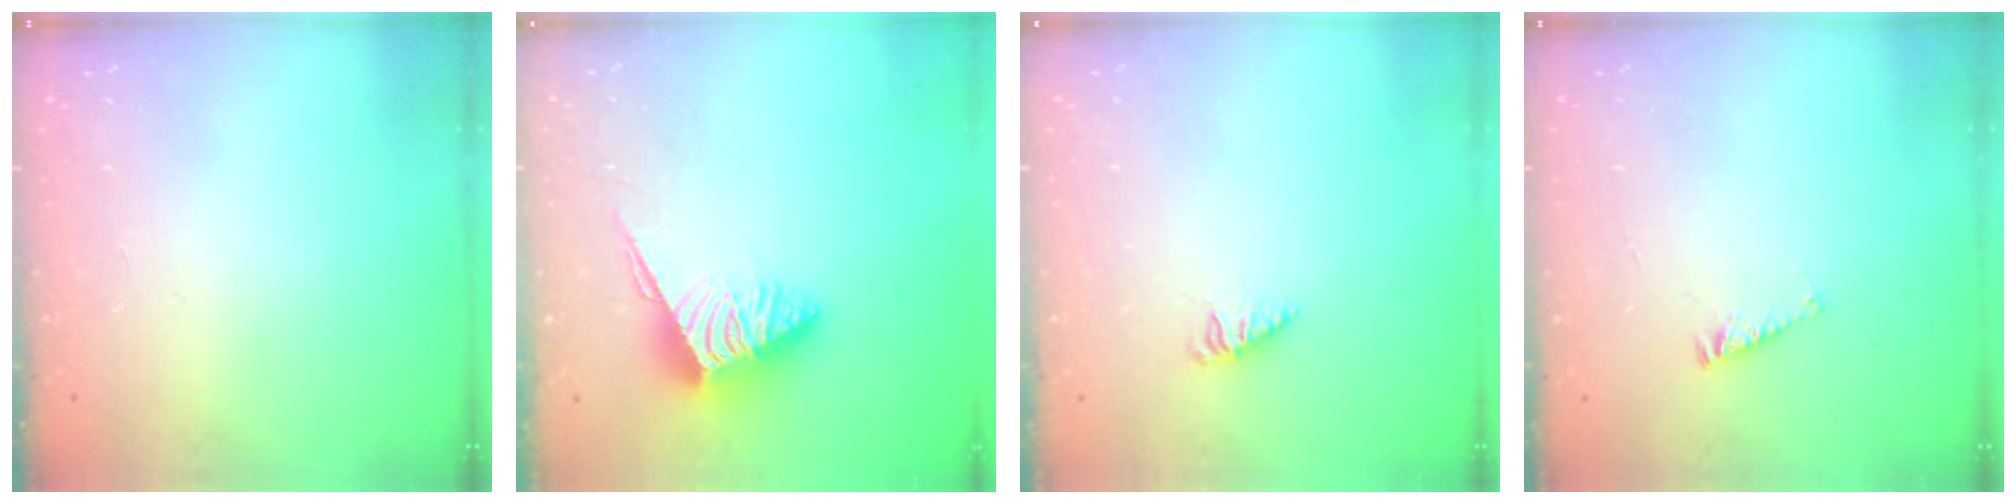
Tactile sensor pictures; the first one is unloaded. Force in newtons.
{"total": 6.1, "press": 6.1, "slide": 0.5}
{"total": 2.4, "press": 2.4, "slide": 0.1}
{"total": 2.5, "press": 2.4, "slide": 0.4}